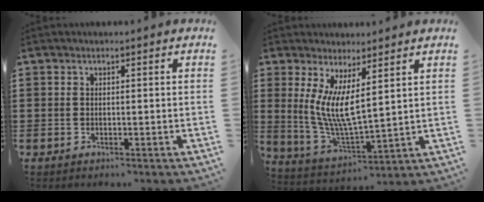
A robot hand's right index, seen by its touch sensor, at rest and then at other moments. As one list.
[{"total": 7.4, "force": [2.6, 1.8, 6.7], "torque": [-0.158, -0.026, 0.043]}]